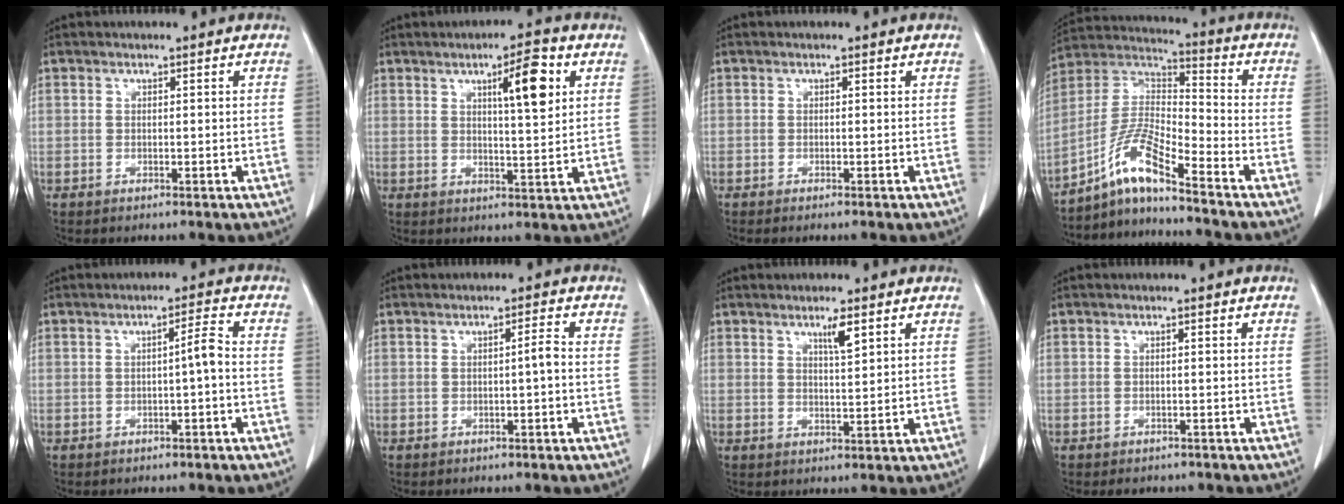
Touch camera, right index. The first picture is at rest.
{"total": 7.4, "force": [3.0, 1.1, 6.7], "torque": [-0.104, 0.002, 0.046]}
{"total": 0.6, "force": [-0.5, -0.1, 0.3], "torque": [-0.007, -0.001, -0.009]}
{"total": 9.8, "force": [-7.3, 0.0, 6.6], "torque": [-0.147, 0.010, -0.137]}
{"total": 2.6, "force": [-0.5, 0.0, 2.6], "torque": [-0.038, 0.005, -0.008]}
{"total": 1.6, "force": [-0.3, -0.1, 1.6], "torque": [-0.025, 0.002, -0.004]}
{"total": 3.0, "force": [1.8, 0.1, 2.4], "torque": [-0.045, -0.004, 0.032]}
{"total": 2.9, "force": [-2.4, 1.5, 0.3], "torque": [-0.008, 0.001, -0.032]}